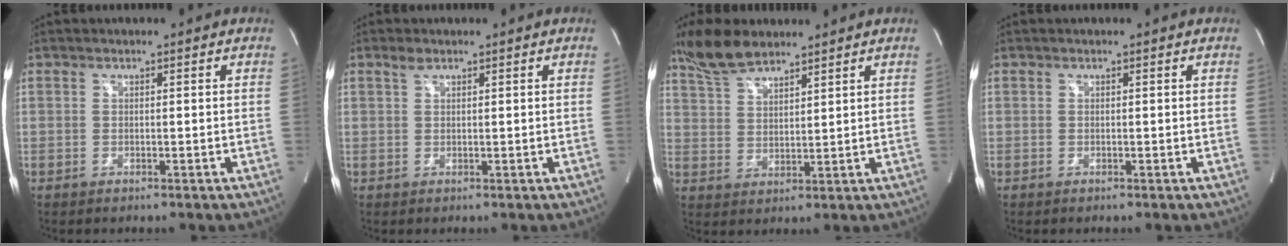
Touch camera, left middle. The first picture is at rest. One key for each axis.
{"total": 1.2, "fx": 1.0, "fy": 0.3, "fz": 0.7, "tx": -0.020, "ty": 0.007, "tz": 0.022}
{"total": 8.3, "fx": 7.0, "fy": 2.3, "fz": 3.8, "tx": -0.086, "ty": 0.014, "tz": 0.142}
{"total": 0.0}